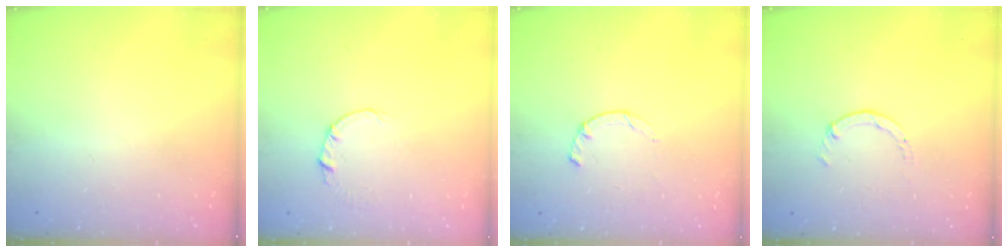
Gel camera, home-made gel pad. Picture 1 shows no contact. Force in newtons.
{"total": 0.5, "press": 0.5, "slide": 0.1}
{"total": 2.3, "press": 2.3, "slide": 0.4}
{"total": 0.7, "press": 0.7, "slide": 0.2}